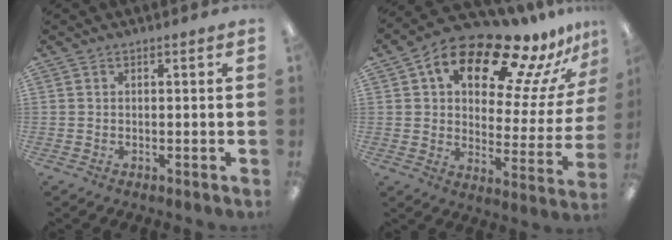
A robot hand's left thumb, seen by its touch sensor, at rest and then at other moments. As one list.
[{"total": 18.2, "force": [12.2, 7.6, 11.0], "torque": [-0.182, -0.083, 0.200]}]